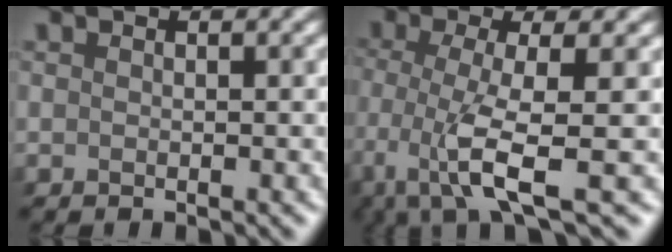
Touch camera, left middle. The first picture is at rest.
{"total": 6.5, "force": [-1.9, 1.6, 6.0], "torque": [-0.120, -0.014, -0.043]}